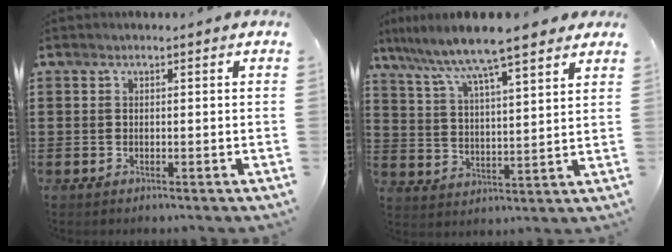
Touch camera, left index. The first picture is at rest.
{"total": 8.0, "force": [6.8, 0.2, 4.2], "torque": [-0.109, -0.033, 0.112]}